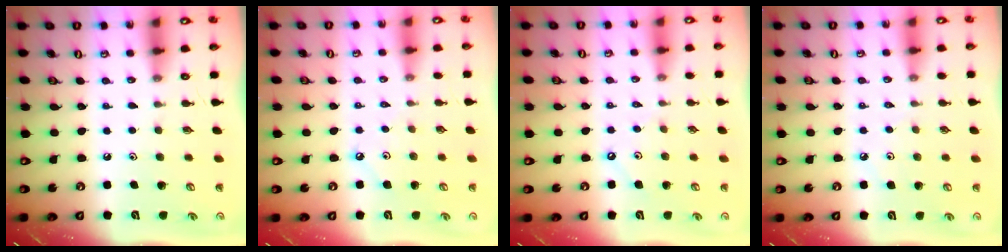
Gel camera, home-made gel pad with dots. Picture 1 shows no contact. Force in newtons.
{"total": 3.0, "press": 3.0, "slide": 0.3}
{"total": 2.9, "press": 2.9, "slide": 0.5}
{"total": 2.3, "press": 2.2, "slide": 0.5}